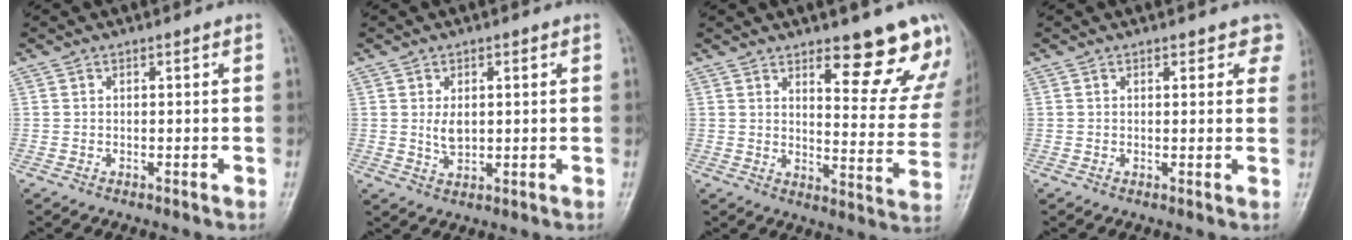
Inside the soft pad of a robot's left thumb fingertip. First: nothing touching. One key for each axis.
{"total": 3.6, "fx": 0.6, "fy": 2.3, "fz": 2.8, "tx": -0.041, "ty": -0.007, "tz": 0.015}
{"total": 15.0, "fx": 10.3, "fy": 4.8, "fz": 9.7, "tx": -0.062, "ty": -0.071, "tz": 0.134}
{"total": 4.2, "fx": 2.9, "fy": 2.2, "fz": 2.2, "tx": 0.017, "ty": -0.007, "tz": 0.025}